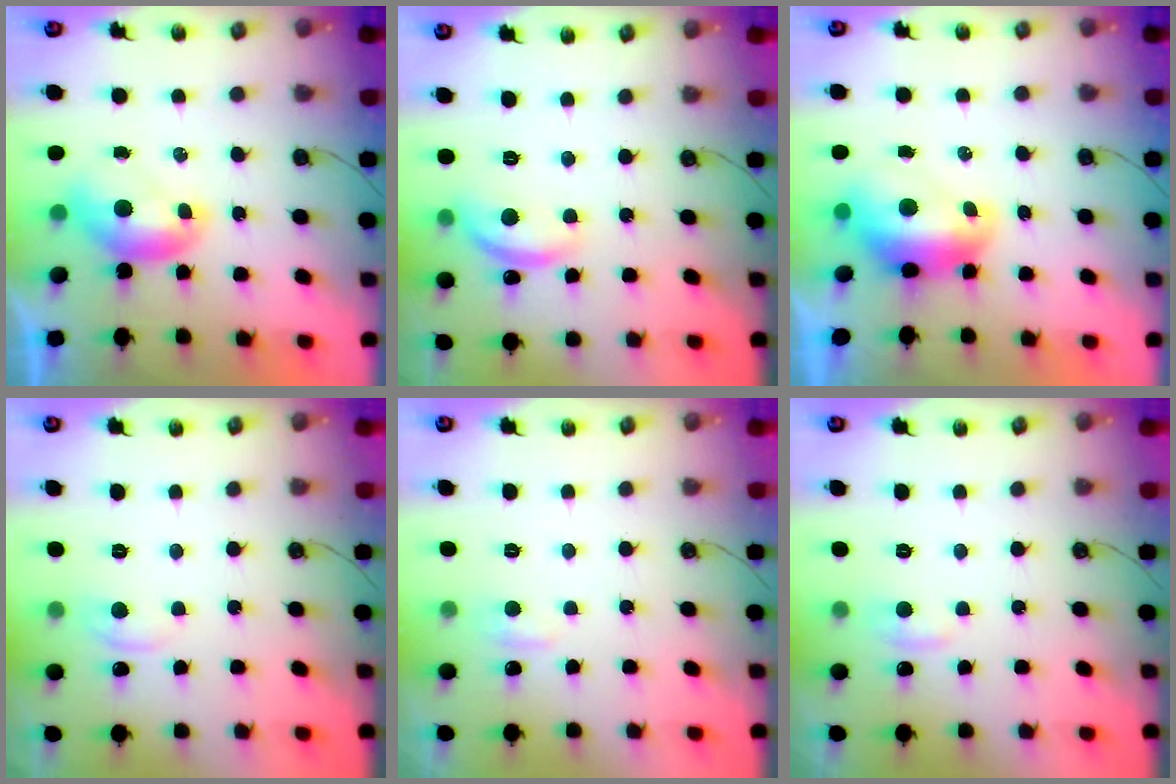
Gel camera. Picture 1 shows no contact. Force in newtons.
{"total": 6.2, "press": 6.1, "slide": 0.6}
{"total": 2.7, "press": 2.6, "slide": 0.7}
{"total": 1.6, "press": 1.5, "slide": 0.3}
{"total": 1.0, "press": 0.7, "slide": 0.8}
{"total": 1.2, "press": 0.9, "slide": 0.7}